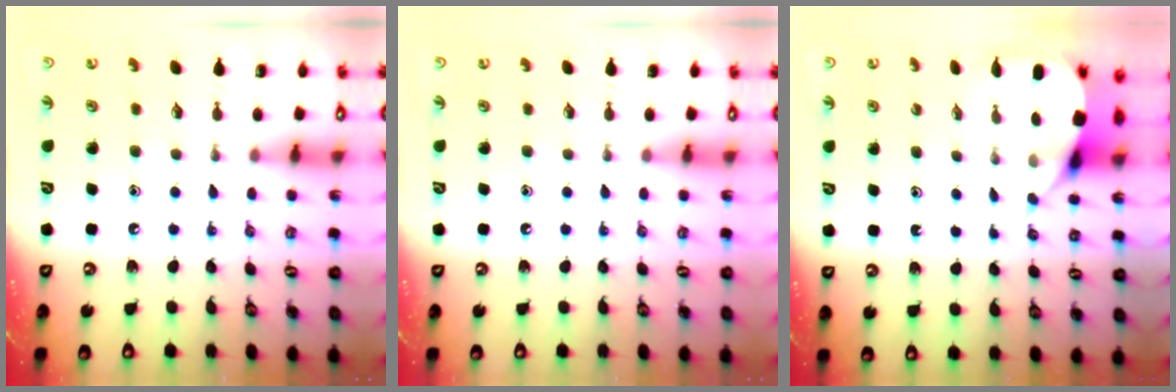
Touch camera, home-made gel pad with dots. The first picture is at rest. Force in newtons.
{"total": 0.0}
{"total": 3.9, "press": 3.9, "slide": 0.3}